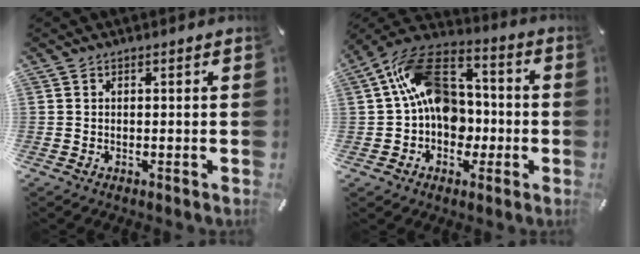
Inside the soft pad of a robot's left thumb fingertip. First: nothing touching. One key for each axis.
{"total": 16.9, "fx": 0.8, "fy": 12.9, "fz": 10.8, "tx": -0.191, "ty": 0.006, "tz": 0.019}